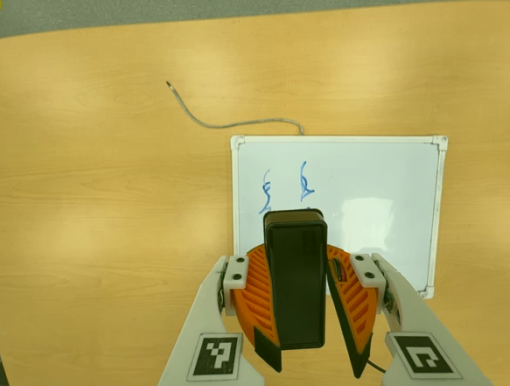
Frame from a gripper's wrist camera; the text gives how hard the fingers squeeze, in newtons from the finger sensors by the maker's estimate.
{"total": 9.3, "left": 9.5, "right": 9.1}